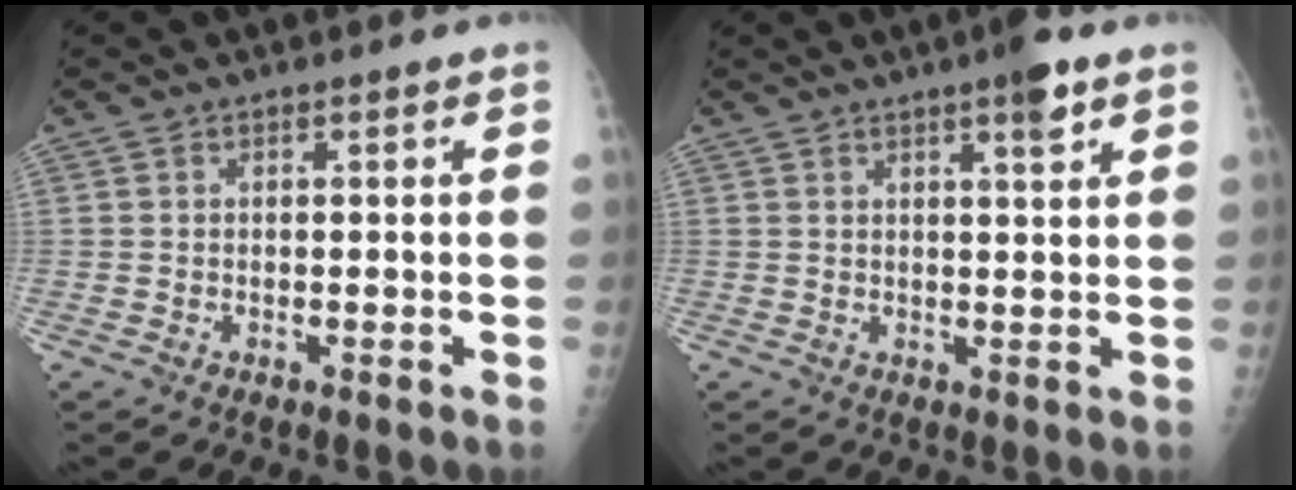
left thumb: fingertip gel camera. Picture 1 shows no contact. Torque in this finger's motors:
{"motor_torque": [1.25, 0.90, 0.83, -0.28, 0.01]}